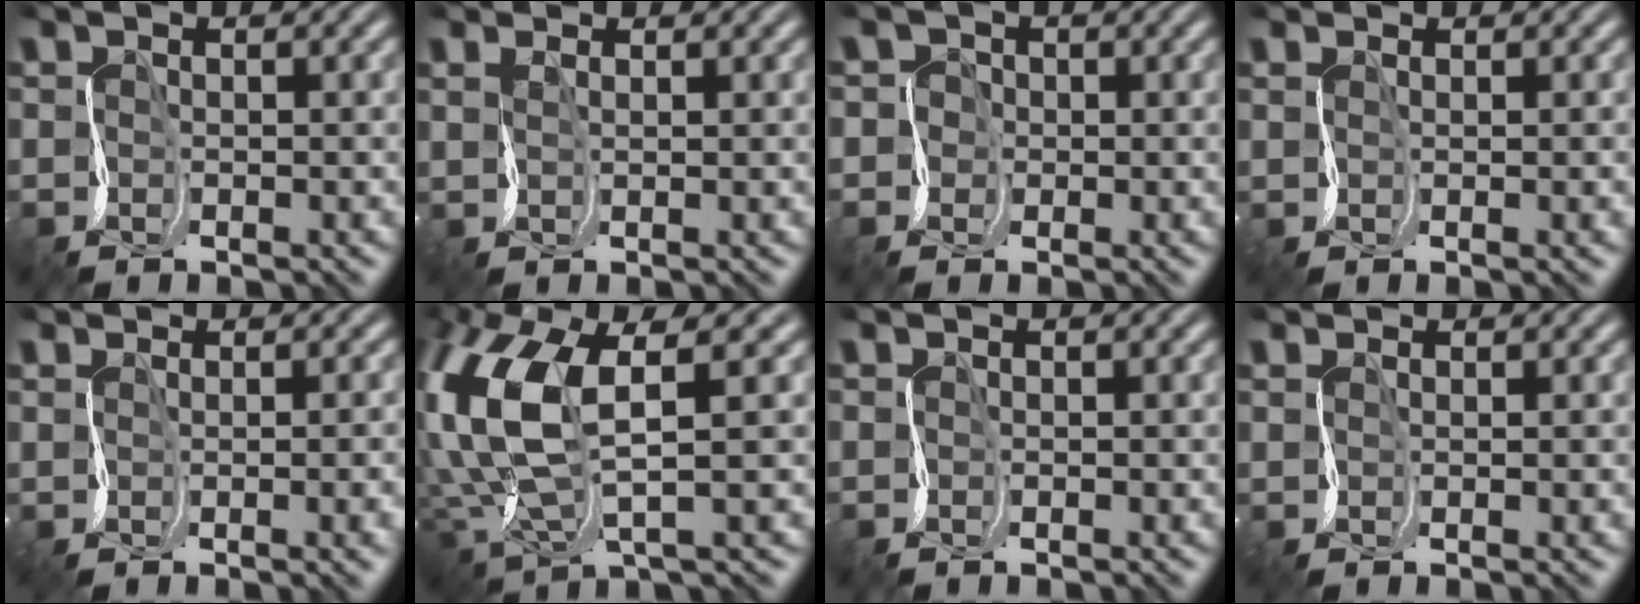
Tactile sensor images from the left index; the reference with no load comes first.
{"total": 1.4, "force": [1.3, 0.3, 0.5], "torque": [-0.016, 0.009, 0.022]}
{"total": 1.4, "force": [-0.6, 0.9, -0.8], "torque": [0.019, 0.006, -0.017]}
{"total": 2.0, "force": [0.4, 0.8, 1.8], "torque": [-0.014, 0.004, 0.009]}
{"total": 4.8, "force": [-0.1, 2.1, 4.3], "torque": [-0.023, 0.010, 0.006]}
{"total": 8.6, "force": [3.0, 3.1, 7.4], "torque": [-0.194, -0.001, 0.069]}
{"total": 0.0}
{"total": 1.3, "force": [0.6, 0.5, 1.0], "torque": [-0.006, 0.003, 0.010]}